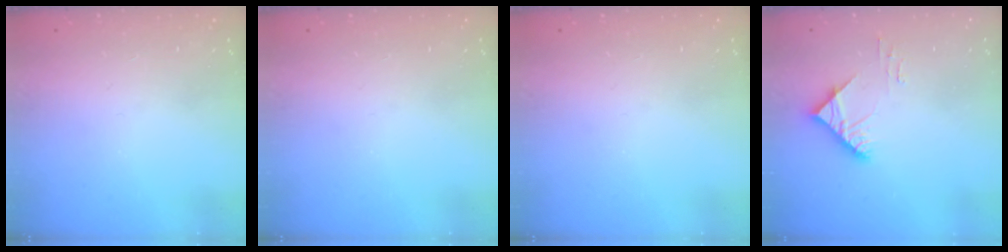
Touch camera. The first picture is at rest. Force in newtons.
{"total": 0.0}
{"total": 0.0}
{"total": 5.2, "press": 5.1, "slide": 0.7}